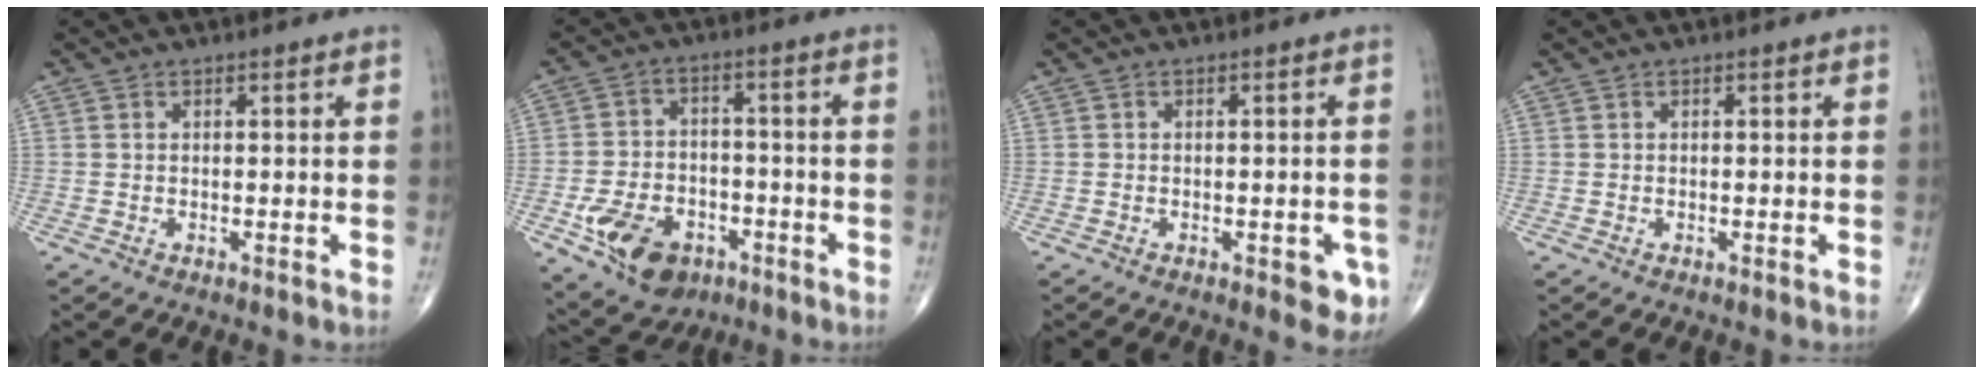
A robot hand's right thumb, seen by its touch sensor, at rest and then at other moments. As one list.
[{"total": 12.2, "force": [-5.3, 8.5, 7.0], "torque": [-0.105, 0.025, -0.082]}, {"total": 4.3, "force": [-1.8, 2.0, 3.3], "torque": [-0.018, 0.002, -0.020]}, {"total": 0.0}]